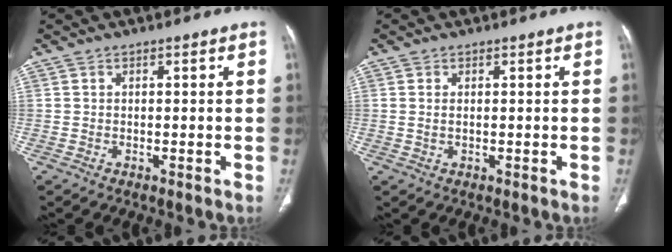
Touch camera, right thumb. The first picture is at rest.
{"total": 1.1, "force": [0.2, 0.6, 1.0], "torque": [-0.027, 0.001, 0.008]}